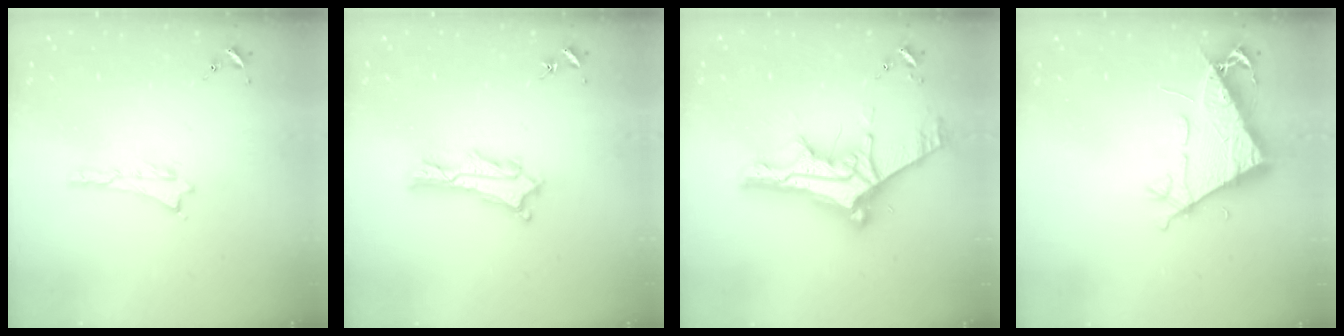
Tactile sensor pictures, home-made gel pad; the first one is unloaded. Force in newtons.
{"total": 3.3, "press": 3.2, "slide": 0.3}
{"total": 11.7, "press": 11.6, "slide": 1.2}
{"total": 8.2, "press": 8.1, "slide": 1.2}